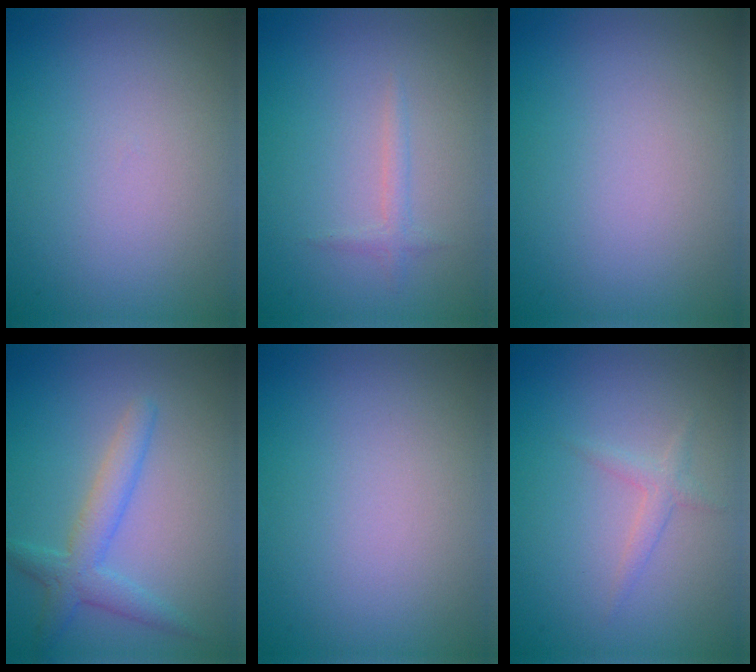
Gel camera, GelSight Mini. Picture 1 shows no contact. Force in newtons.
{"total": 1.0, "press": 1.0, "slide": 0.0}
{"total": 0.0}
{"total": 2.1, "press": 2.1, "slide": 0.1}
{"total": 0.0}
{"total": 1.2, "press": 1.2, "slide": 0.1}